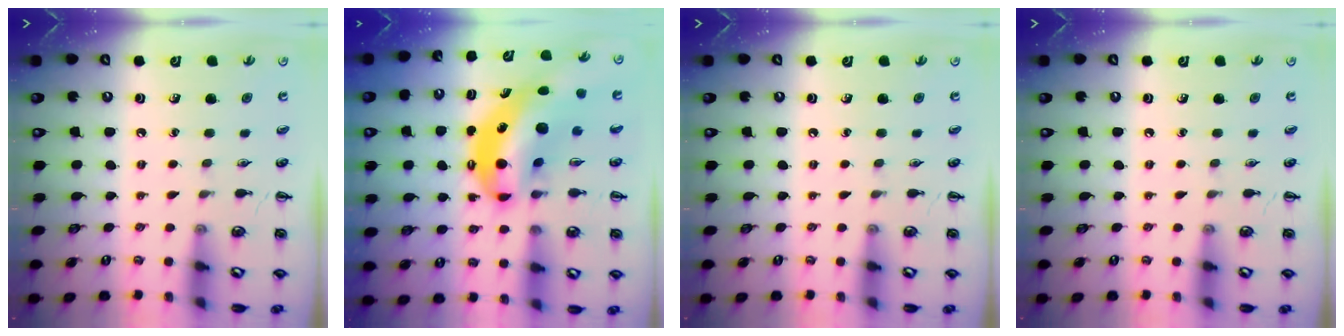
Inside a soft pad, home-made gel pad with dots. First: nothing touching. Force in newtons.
{"total": 10.2, "press": 9.9, "slide": 2.4}
{"total": 0.0}
{"total": 0.0}